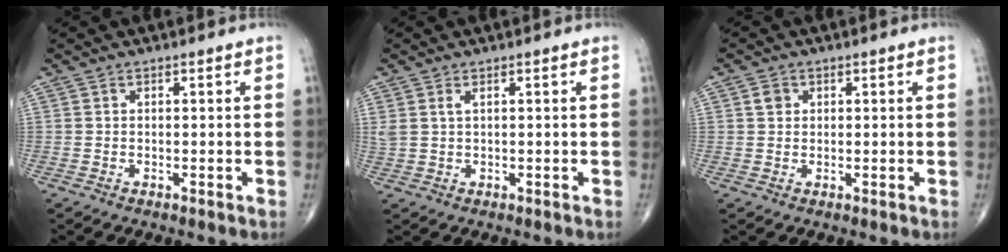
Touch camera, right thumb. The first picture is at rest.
{"total": 2.2, "force": [1.0, 0.9, 1.7], "torque": [-0.047, 0.011, 0.030]}
{"total": 1.9, "force": [0.6, 1.6, 0.8], "torque": [-0.007, -0.001, 0.009]}